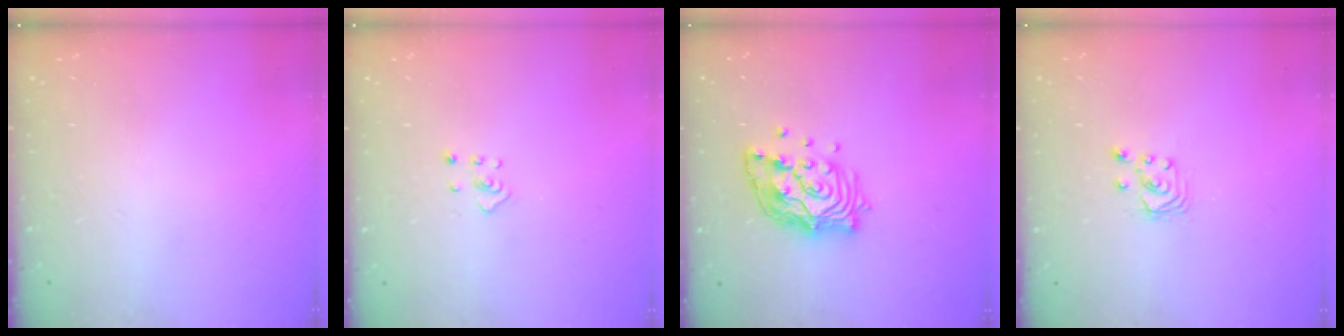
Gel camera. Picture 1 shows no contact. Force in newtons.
{"total": 2.4, "press": 2.3, "slide": 0.4}
{"total": 14.3, "press": 14.1, "slide": 2.7}
{"total": 3.0, "press": 3.0, "slide": 0.3}